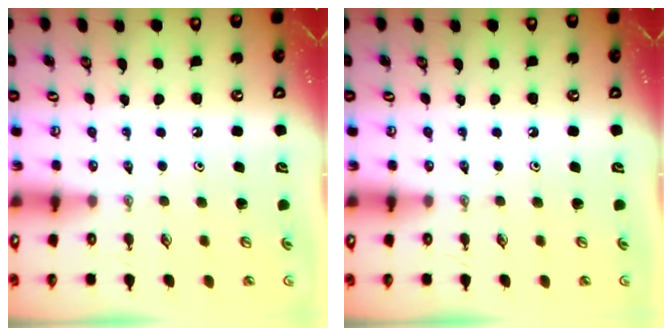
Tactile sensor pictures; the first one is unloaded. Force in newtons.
{"total": 0.0}